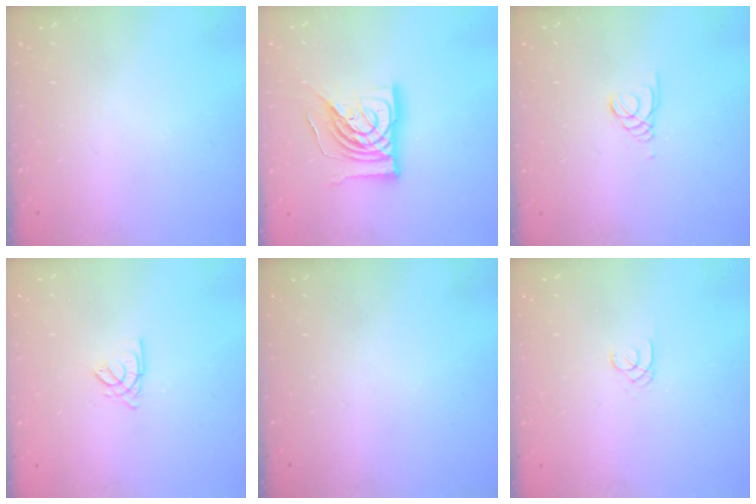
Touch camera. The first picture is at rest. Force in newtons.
{"total": 18.1, "press": 18.0, "slide": 2.4}
{"total": 1.0, "press": 1.0, "slide": 0.1}
{"total": 2.6, "press": 2.6, "slide": 0.1}
{"total": 0.0}
{"total": 1.8, "press": 1.7, "slide": 0.2}